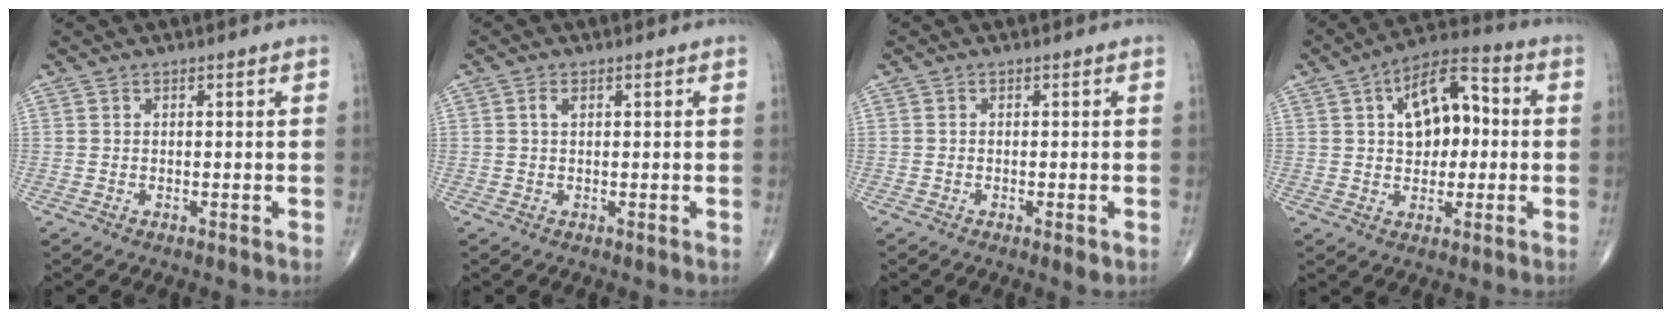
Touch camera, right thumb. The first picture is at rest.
{"total": 1.1, "force": [0.3, 0.6, 0.9], "torque": [-0.019, 0.005, 0.006]}
{"total": 1.4, "force": [-0.6, 0.4, 1.2], "torque": [-0.020, -0.003, -0.009]}
{"total": 12.6, "force": [1.9, 7.2, 10.2], "torque": [-0.129, 0.024, 0.021]}